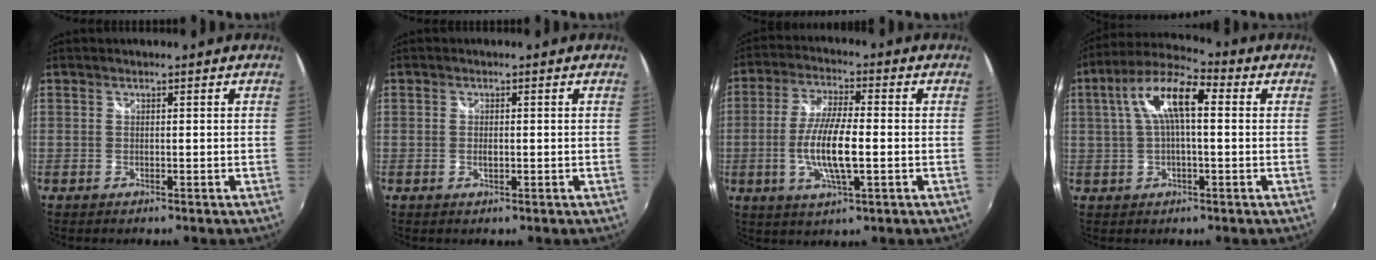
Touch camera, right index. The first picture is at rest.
{"total": 1.4, "force": [-0.2, 0.8, 1.2], "torque": [-0.021, -0.003, -0.004]}
{"total": 10.6, "force": [-2.0, 2.5, 10.1], "torque": [-0.202, -0.007, -0.040]}
{"total": 11.0, "force": [2.0, 3.8, 10.1], "torque": [-0.193, 0.028, 0.031]}